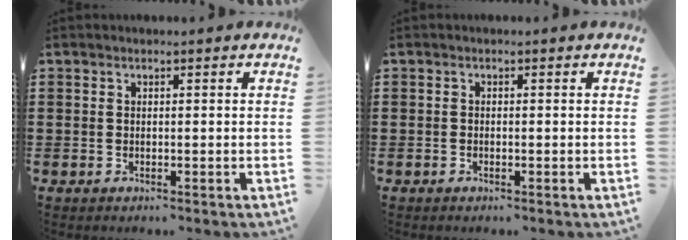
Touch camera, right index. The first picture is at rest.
{"total": 0.0}